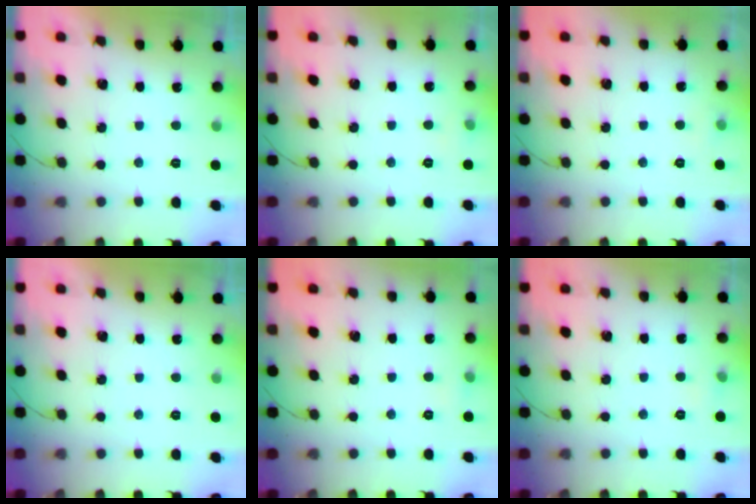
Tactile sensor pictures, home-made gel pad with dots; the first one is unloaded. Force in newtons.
{"total": 7.8, "press": 3.4, "slide": 7.0}
{"total": 3.8, "press": 3.6, "slide": 1.3}
{"total": 0.0}
{"total": 3.6, "press": 3.3, "slide": 1.4}
{"total": 3.4, "press": 3.2, "slide": 1.0}